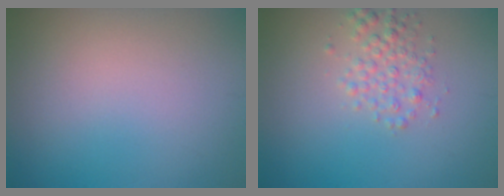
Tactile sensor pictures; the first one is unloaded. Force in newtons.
{"total": 2.4, "press": 2.4, "slide": 0.1}